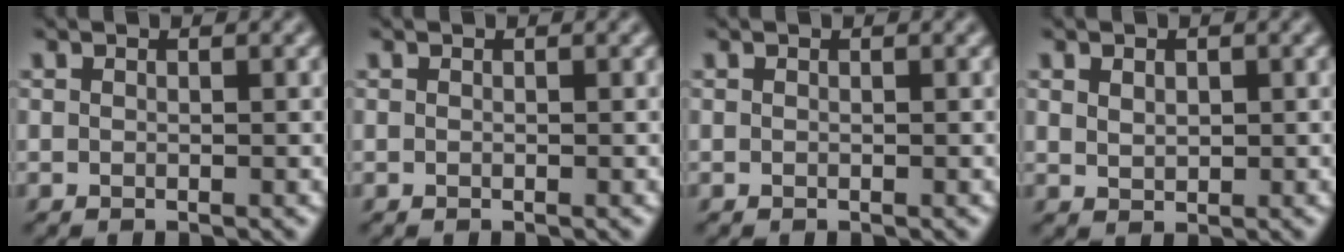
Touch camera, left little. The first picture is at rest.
{"total": 0.0}
{"total": 0.0}
{"total": 1.4, "force": [0.4, 1.0, 0.8], "torque": [-0.021, 0.003, 0.007]}